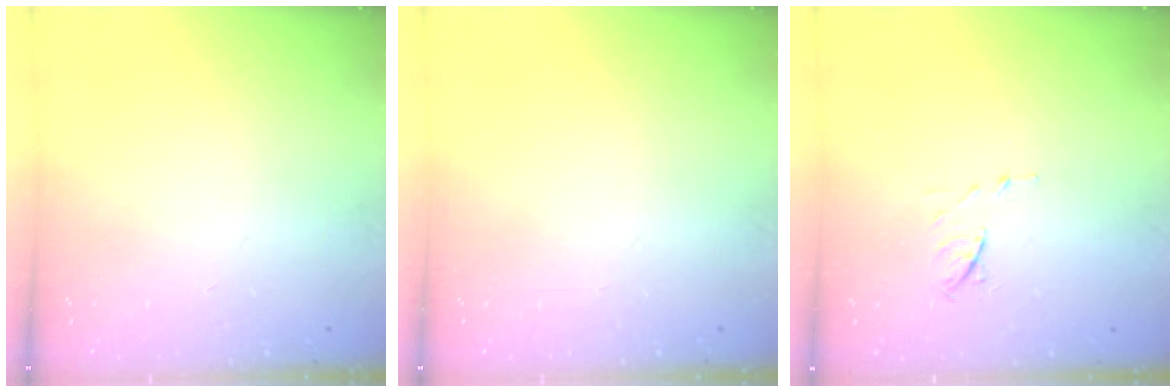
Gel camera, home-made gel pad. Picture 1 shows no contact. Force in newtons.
{"total": 0.0}
{"total": 6.2, "press": 6.2, "slide": 0.9}